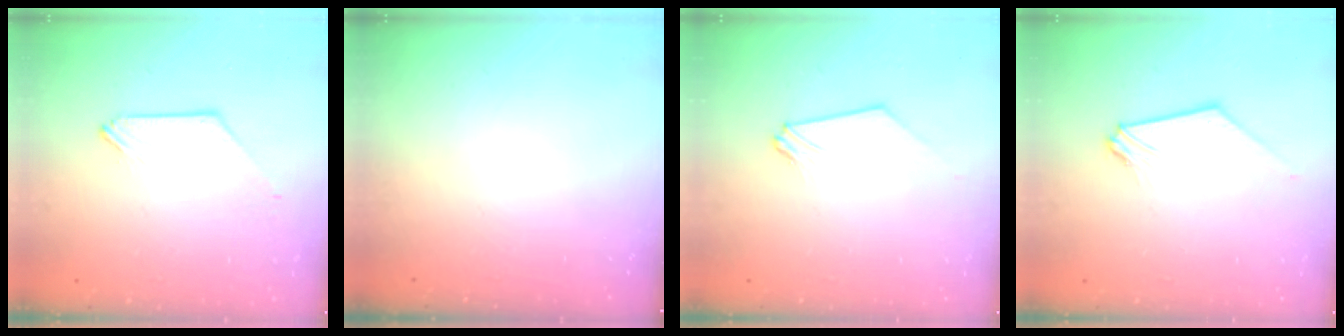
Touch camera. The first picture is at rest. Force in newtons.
{"total": 0.0}
{"total": 0.0}
{"total": 0.9, "press": 0.8, "slide": 0.2}